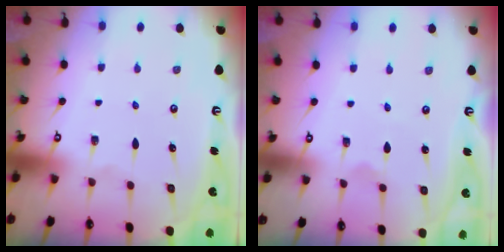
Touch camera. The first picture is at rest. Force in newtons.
{"total": 1.8, "press": 1.8, "slide": 0.2}